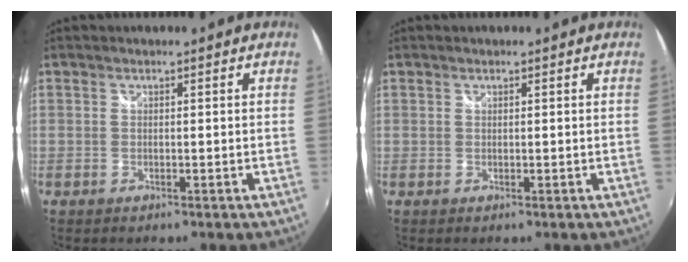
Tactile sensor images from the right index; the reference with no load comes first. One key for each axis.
{"total": 0.5, "fx": 0.1, "fy": 0.5, "fz": -0.1, "tx": 0.005, "ty": 0.002, "tz": 0.001}